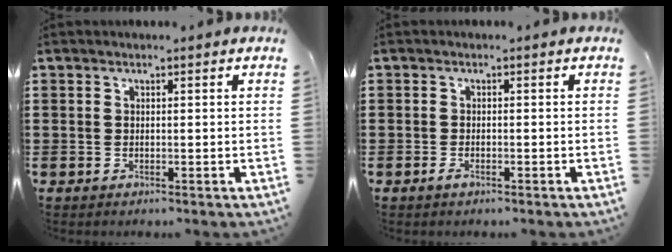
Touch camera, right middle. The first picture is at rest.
{"total": 1.1, "force": [-0.6, 0.5, 0.7], "torque": [-0.016, -0.003, -0.012]}